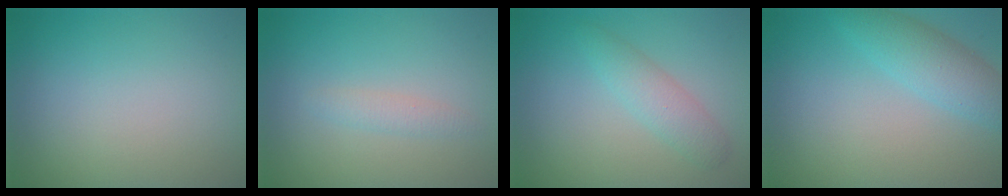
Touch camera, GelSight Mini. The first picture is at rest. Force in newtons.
{"total": 1.2, "press": 1.2, "slide": 0.0}
{"total": 2.4, "press": 2.4, "slide": 0.1}
{"total": 3.9, "press": 3.9, "slide": 0.1}